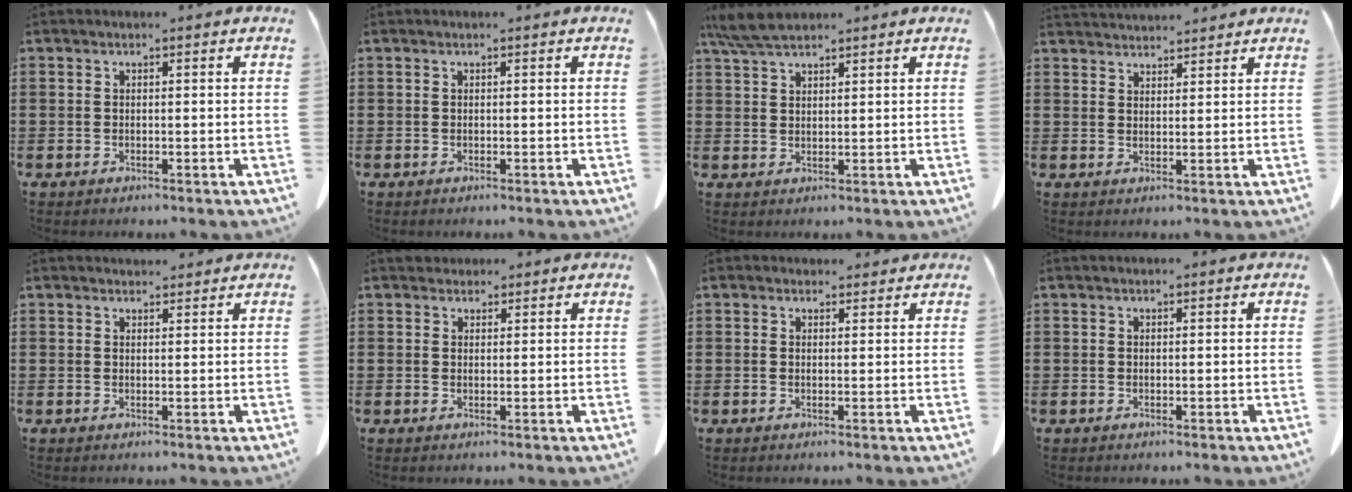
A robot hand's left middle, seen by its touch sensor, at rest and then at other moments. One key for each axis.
{"total": 0.0}
{"total": 4.9, "fx": 3.9, "fy": 1.0, "fz": 2.8, "tx": -0.064, "ty": -0.002, "tz": 0.074}
{"total": 3.0, "fx": 3.0, "fy": 0.2, "fz": 0.1, "tx": -0.009, "ty": -0.007, "tz": 0.058}
{"total": 1.8, "fx": 1.7, "fy": 0.5, "fz": 0.1, "tx": 0.002, "ty": -0.001, "tz": 0.031}
{"total": 1.8, "fx": 1.6, "fy": 0.9, "fz": 0.0, "tx": 0.002, "ty": 0.001, "tz": 0.030}
{"total": 1.5, "fx": 1.3, "fy": 0.6, "fz": 0.1, "tx": 0.003, "ty": 0.001, "tz": 0.024}
{"total": 0.0}